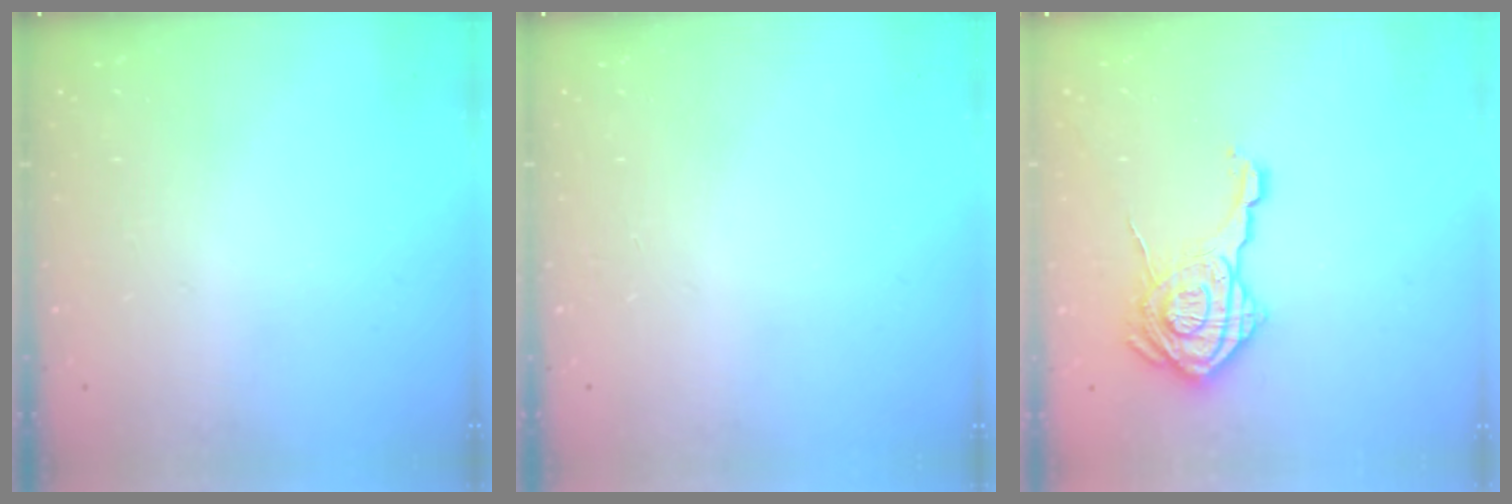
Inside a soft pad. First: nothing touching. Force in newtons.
{"total": 0.0}
{"total": 17.5, "press": 17.5, "slide": 0.7}